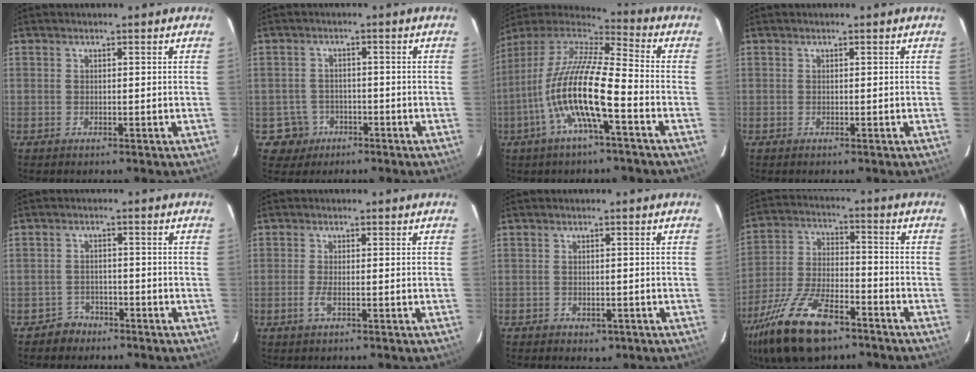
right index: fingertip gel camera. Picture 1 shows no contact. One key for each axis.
{"total": 4.8, "fx": -2.1, "fy": 4.3, "fz": 0.0, "tx": -0.013, "ty": 0.020, "tz": -0.031}
{"total": 16.7, "fx": -5.8, "fy": 3.0, "fz": 15.4, "tx": -0.285, "ty": -0.014, "tz": -0.118}
{"total": 0.0}
{"total": 3.6, "fx": -2.6, "fy": 2.4, "fz": -0.2, "tx": -0.003, "ty": 0.013, "tz": -0.043}
{"total": 2.2, "fx": -0.9, "fy": 0.6, "fz": 2.0, "tx": -0.041, "ty": -0.004, "tz": -0.018}
{"total": 2.8, "fx": -1.3, "fy": 2.2, "fz": 1.2, "tx": -0.024, "ty": 0.000, "tz": -0.009}
{"total": 19.2, "fx": -12.6, "fy": 7.7, "fz": 12.2, "tx": -0.262, "ty": -0.027, "tz": -0.229}